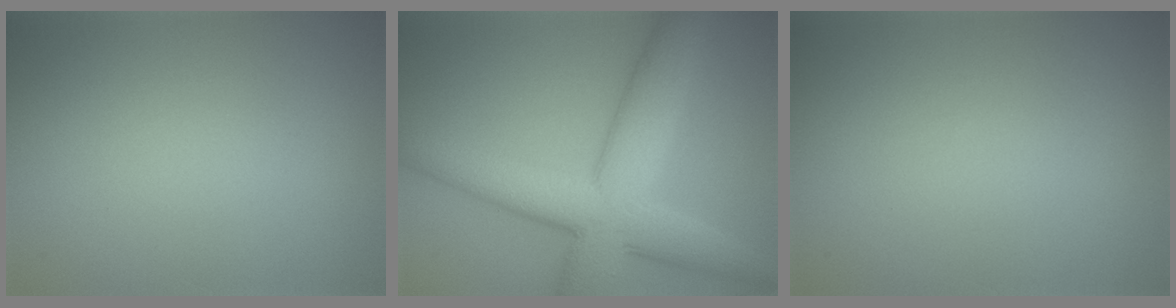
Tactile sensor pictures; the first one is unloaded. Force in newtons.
{"total": 9.2, "press": 9.2, "slide": 0.2}
{"total": 0.0}